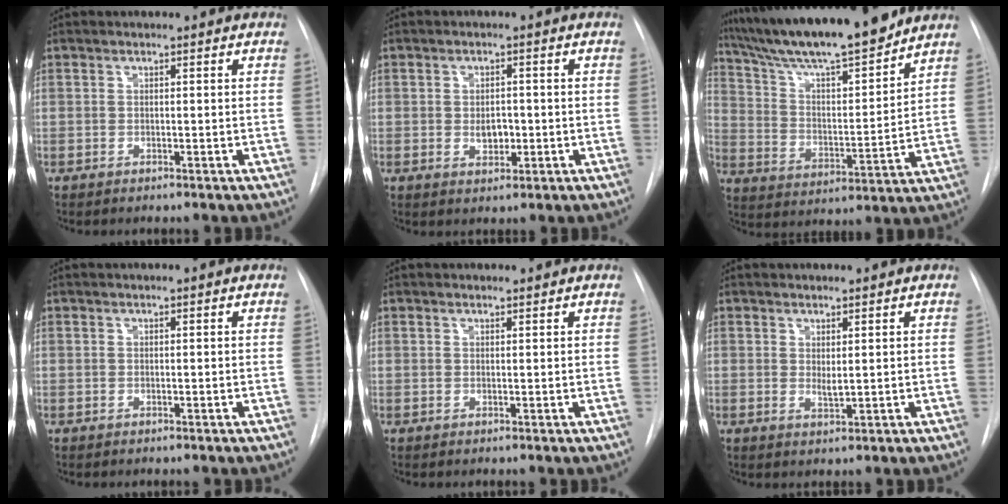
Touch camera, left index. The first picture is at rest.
{"total": 2.9, "force": [-0.4, 1.9, 2.1], "torque": [-0.032, -0.003, -0.003]}
{"total": 18.6, "force": [16.2, 1.2, 9.2], "torque": [-0.156, -0.002, 0.271]}
{"total": 0.0}
{"total": 0.9, "force": [0.9, 0.2, -0.1], "torque": [-0.006, 0.003, 0.016]}
{"total": 1.4, "force": [0.6, 0.4, 1.2], "torque": [-0.022, -0.010, 0.015]}